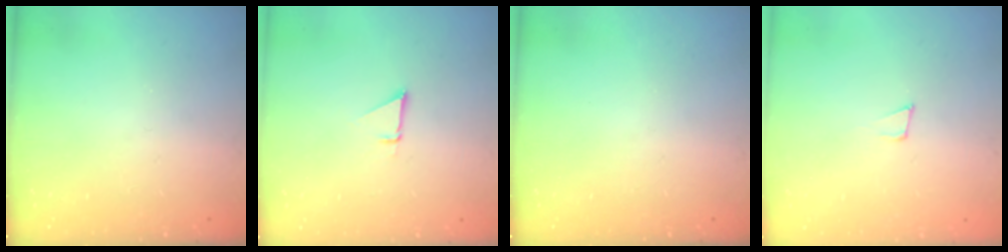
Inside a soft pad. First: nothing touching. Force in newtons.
{"total": 1.5, "press": 1.5, "slide": 0.1}
{"total": 0.0}
{"total": 4.3, "press": 4.2, "slide": 1.0}